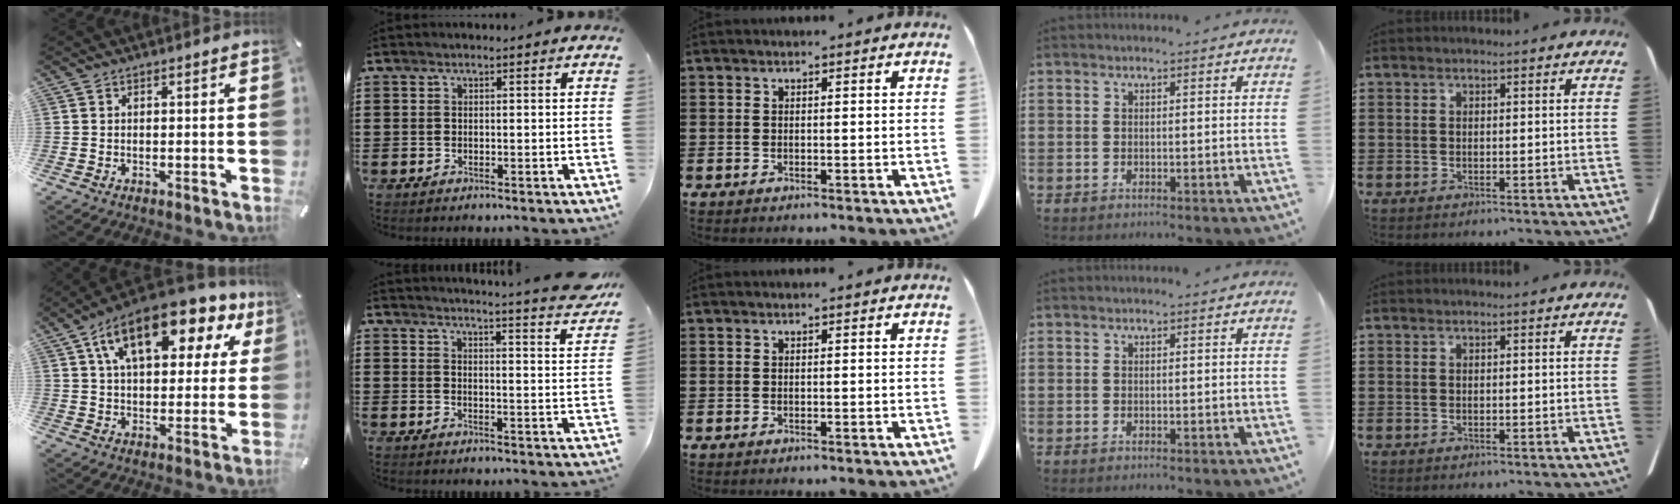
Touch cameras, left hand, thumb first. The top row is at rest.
{"thumb": {"total": 18.3, "force": [9.7, 8.9, 12.8], "torque": [-0.216, -0.033, 0.163]}, "index": {"total": 4.6, "force": [4.3, -1.0, 1.5], "torque": [-0.038, -0.038, 0.069]}}